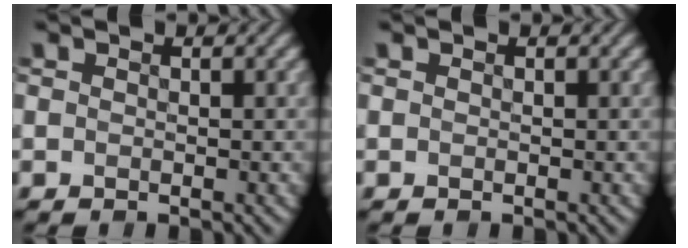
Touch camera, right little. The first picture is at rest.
{"total": 0.0}